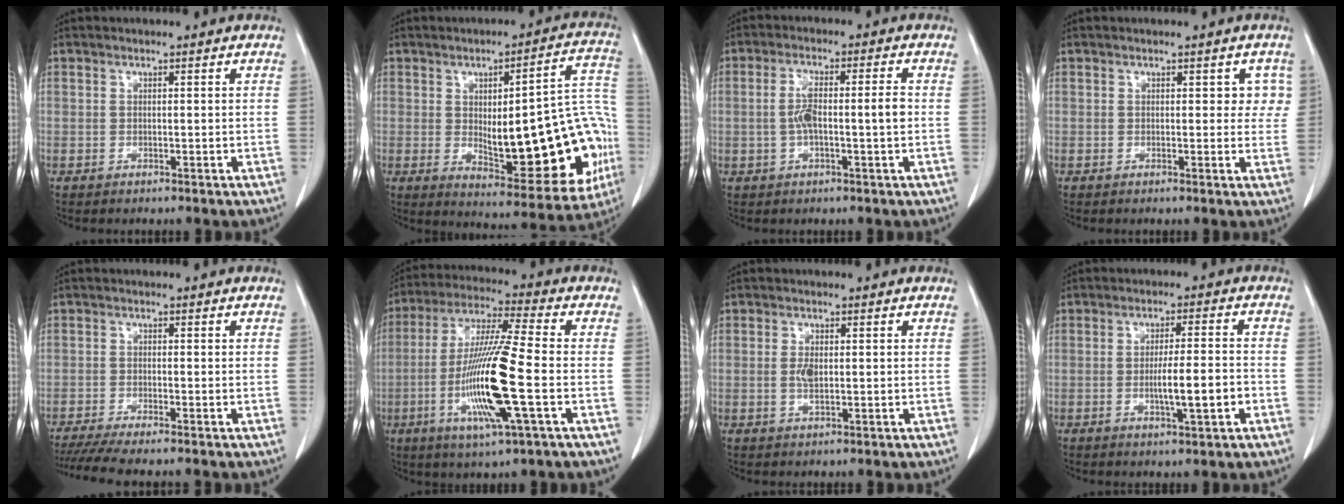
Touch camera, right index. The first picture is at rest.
{"total": 23.2, "force": [-3.1, 6.5, 22.0], "torque": [-0.220, 0.025, -0.016]}
{"total": 6.3, "force": [-0.5, 0.8, 6.2], "torque": [-0.123, 0.013, -0.010]}
{"total": 2.7, "force": [0.9, 1.8, 1.7], "torque": [-0.002, 0.010, 0.005]}
{"total": 7.3, "force": [-6.2, 0.0, 3.9], "torque": [-0.056, -0.018, -0.103]}
{"total": 15.7, "force": [-3.9, 0.1, 15.2], "torque": [-0.309, -0.016, -0.078]}
{"total": 2.3, "force": [0.0, 0.8, 2.2], "torque": [-0.047, -0.001, 0.001]}
{"total": 6.5, "force": [-1.8, 0.2, 6.2], "torque": [-0.104, -0.003, -0.028]}